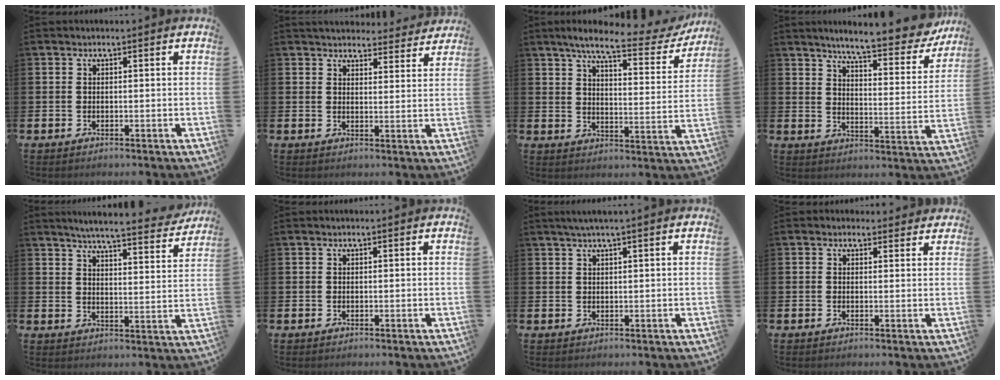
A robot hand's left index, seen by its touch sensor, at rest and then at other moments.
{"total": 4.3, "force": [4.2, 0.9, 0.2], "torque": [-0.008, -0.026, 0.075]}
{"total": 7.5, "force": [6.2, 1.2, 4.0], "torque": [-0.092, -0.034, 0.098]}
{"total": 7.6, "force": [7.1, 0.7, 2.7], "torque": [-0.064, -0.054, 0.118]}
{"total": 5.7, "force": [5.5, 0.0, 1.6], "torque": [-0.036, -0.041, 0.090]}
{"total": 0.0}
{"total": 1.8, "force": [1.3, -0.2, 1.3], "torque": [-0.028, 0.002, 0.024]}
{"total": 1.1, "force": [0.9, 0.6, 0.1], "torque": [0.004, 0.003, 0.014]}